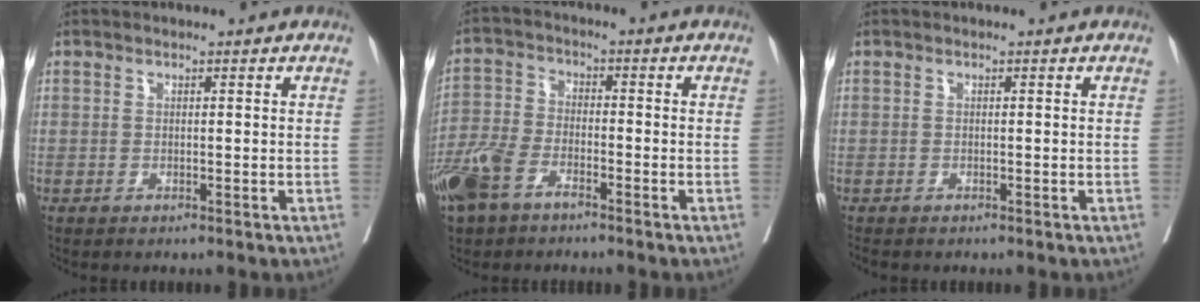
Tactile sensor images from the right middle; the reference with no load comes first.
{"total": 7.7, "force": [-5.0, 3.6, 4.6], "torque": [-0.118, -0.006, -0.100]}
{"total": 0.9, "force": [-0.9, 0.3, 0.2], "torque": [-0.010, -0.004, -0.018]}